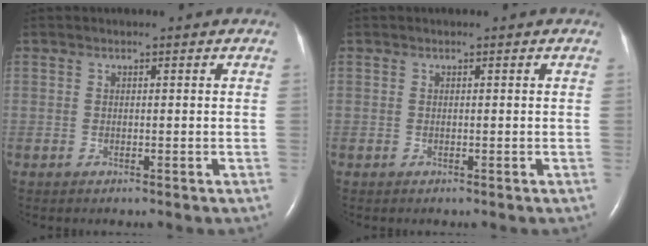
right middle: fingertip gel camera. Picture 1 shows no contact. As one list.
[{"total": 0.0}]